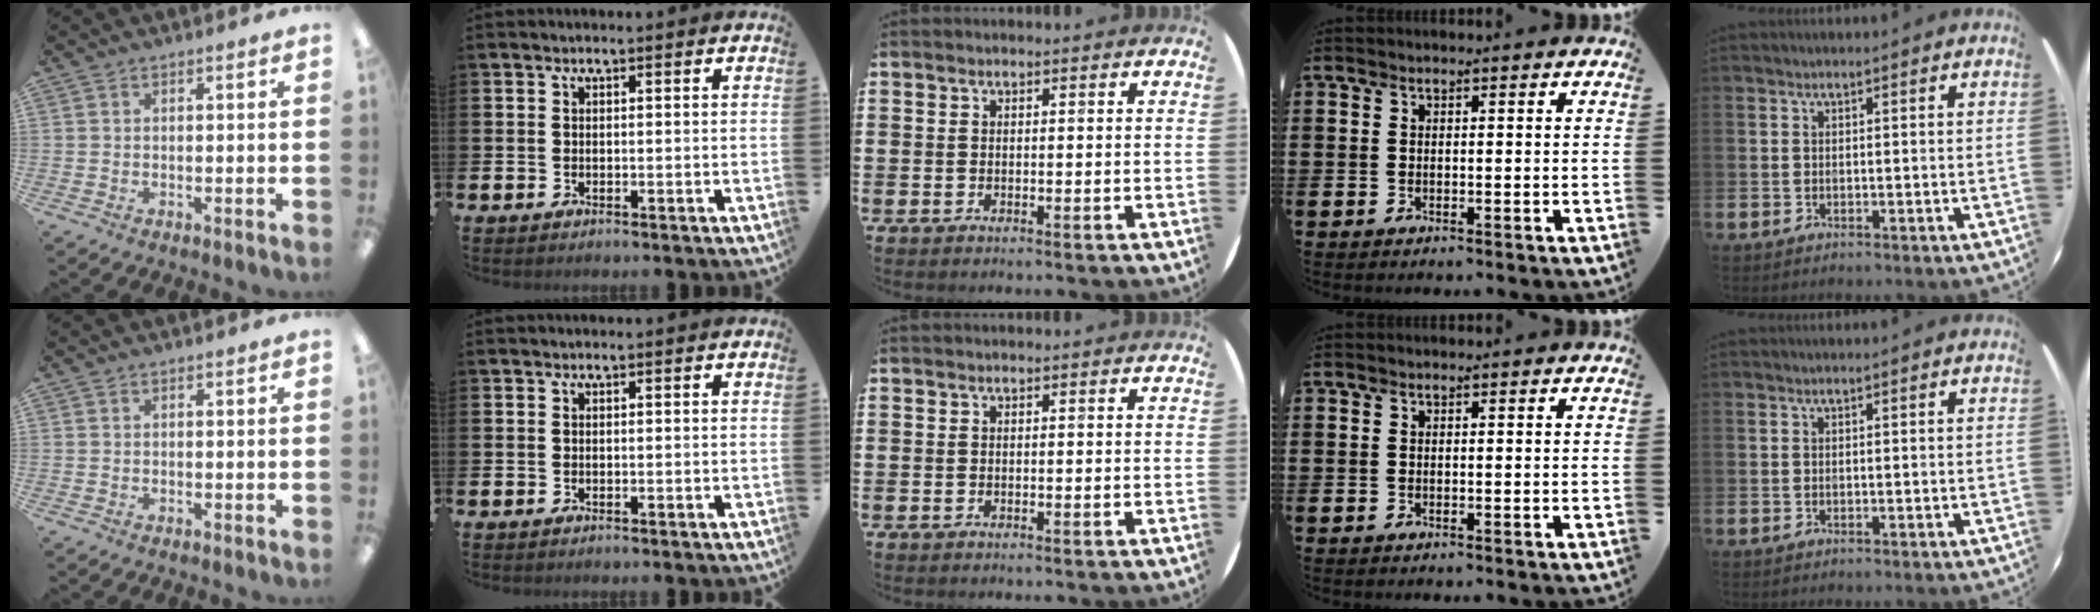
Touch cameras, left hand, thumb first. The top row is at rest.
{}